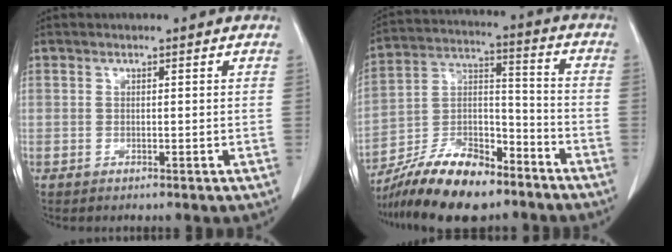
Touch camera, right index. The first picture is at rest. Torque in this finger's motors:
{"motor_torque": [0.72, -0.58, 0.36, 0.14]}